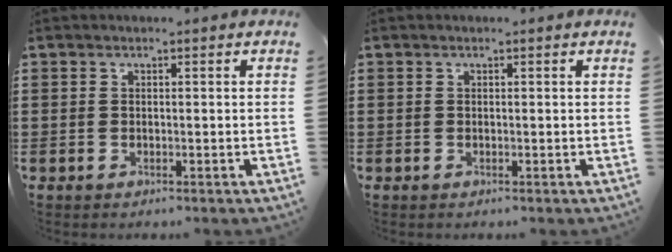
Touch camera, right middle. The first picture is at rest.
{"total": 0.0}